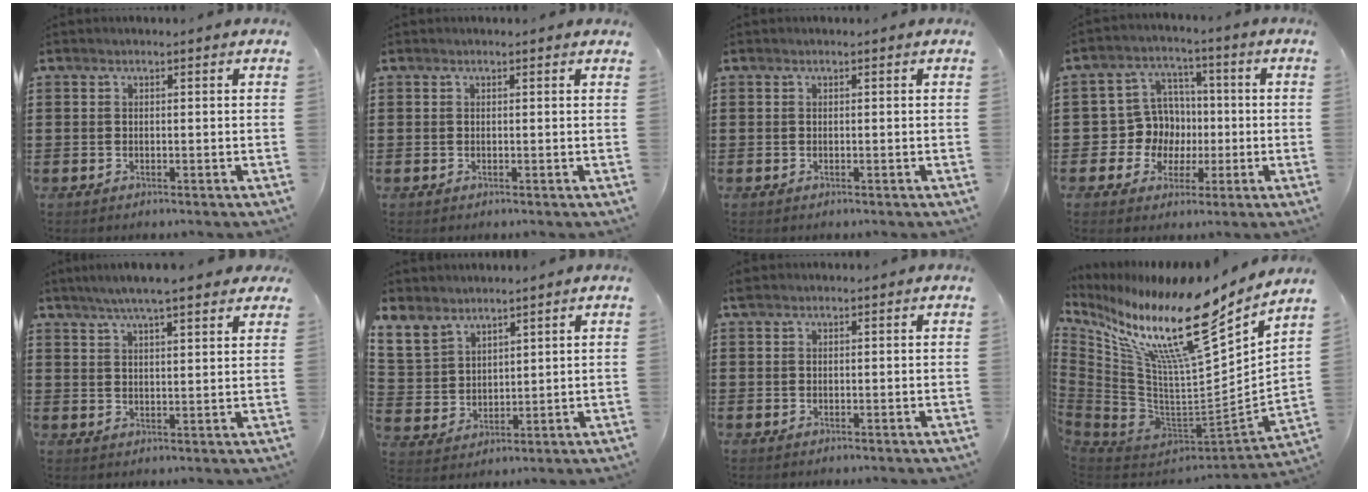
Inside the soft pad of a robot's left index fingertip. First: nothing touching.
{"total": 0.0}
{"total": 0.0}
{"total": 8.3, "force": [0.4, 8.1, 1.8], "torque": [-0.069, 0.006, 0.014]}
{"total": 5.7, "force": [4.7, 0.4, 3.1], "torque": [-0.073, -0.006, 0.082]}
{"total": 4.9, "force": [4.3, 2.4, 0.5], "torque": [-0.033, -0.016, 0.080]}
{"total": 0.6, "force": [0.5, 0.3, 0.3], "torque": [-0.007, 0.003, 0.009]}
{"total": 19.0, "force": [12.4, 3.8, 14.0], "torque": [-0.245, -0.089, 0.194]}